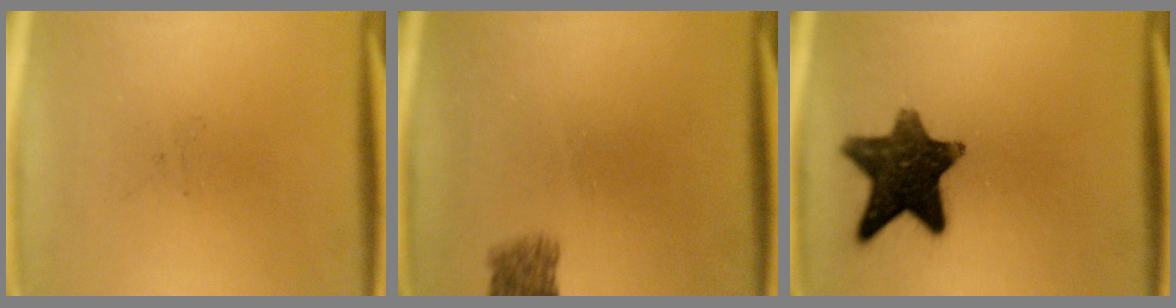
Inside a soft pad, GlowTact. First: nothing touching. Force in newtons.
{"total": 2.9}
{"total": 12.6}